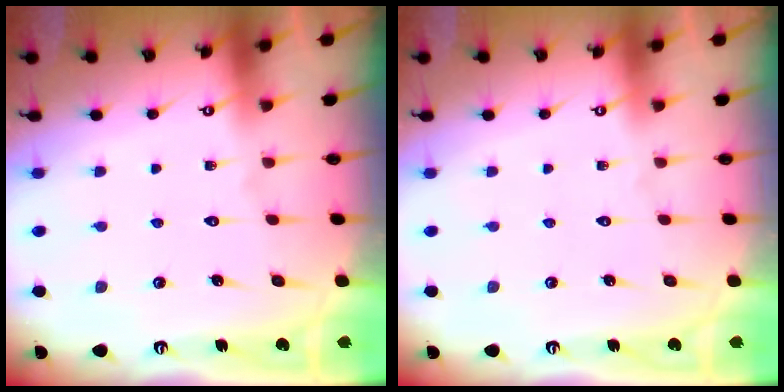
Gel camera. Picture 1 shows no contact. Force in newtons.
{"total": 0.0}